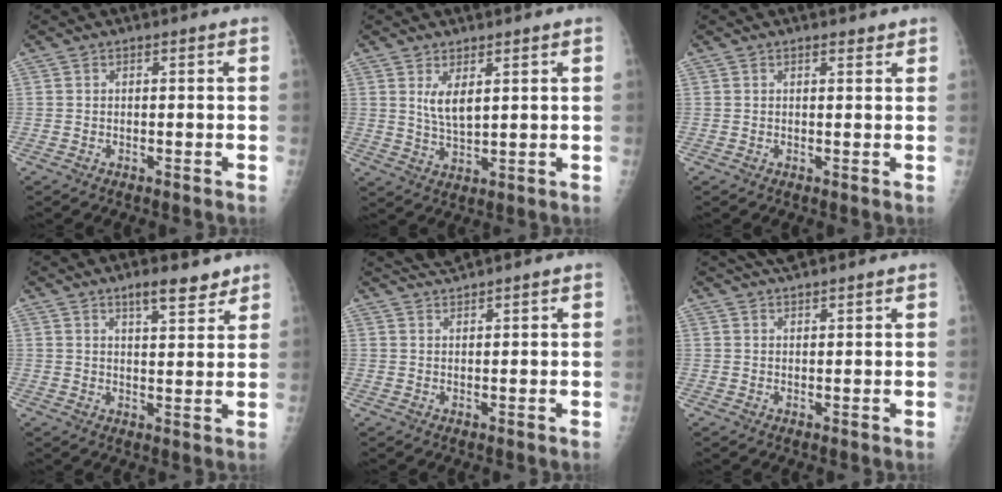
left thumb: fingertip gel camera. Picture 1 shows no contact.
{"total": 4.9, "force": [2.1, 1.9, 4.0], "torque": [-0.071, -0.021, 0.048]}
{"total": 1.5, "force": [1.3, 0.5, 0.7], "torque": [-0.006, -0.007, 0.018]}
{"total": 6.5, "force": [4.9, 1.8, 3.8], "torque": [-0.039, -0.033, 0.074]}
{"total": 2.5, "force": [2.4, -0.6, 0.3], "torque": [-0.005, 0.000, 0.054]}
{"total": 4.7, "force": [4.0, 0.9, 2.2], "torque": [-0.026, 0.008, 0.069]}